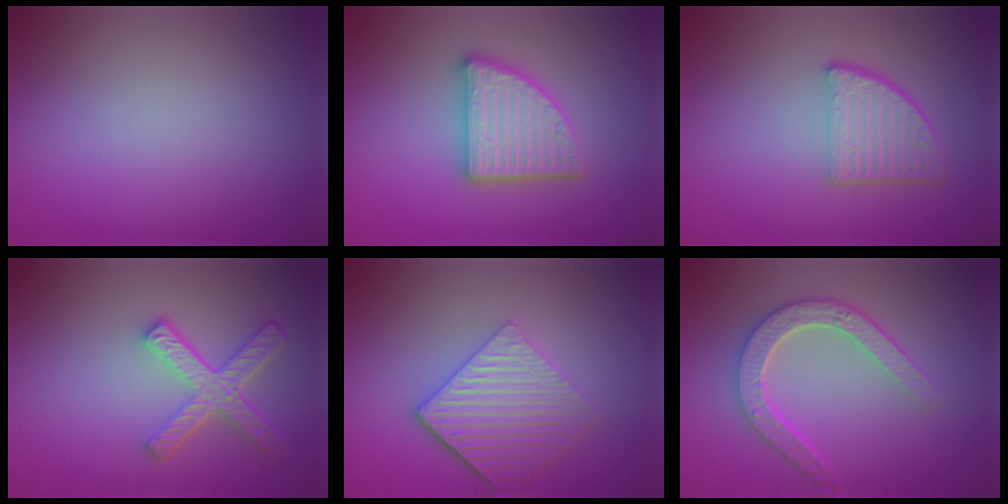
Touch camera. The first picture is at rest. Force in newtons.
{"total": 5.0, "press": 5.0, "slide": 0.7}
{"total": 4.7, "press": 3.3, "slide": 3.3}
{"total": 4.7, "press": 3.5, "slide": 3.1}
{"total": 5.8, "press": 4.3, "slide": 3.9}
{"total": 4.7, "press": 3.8, "slide": 2.9}